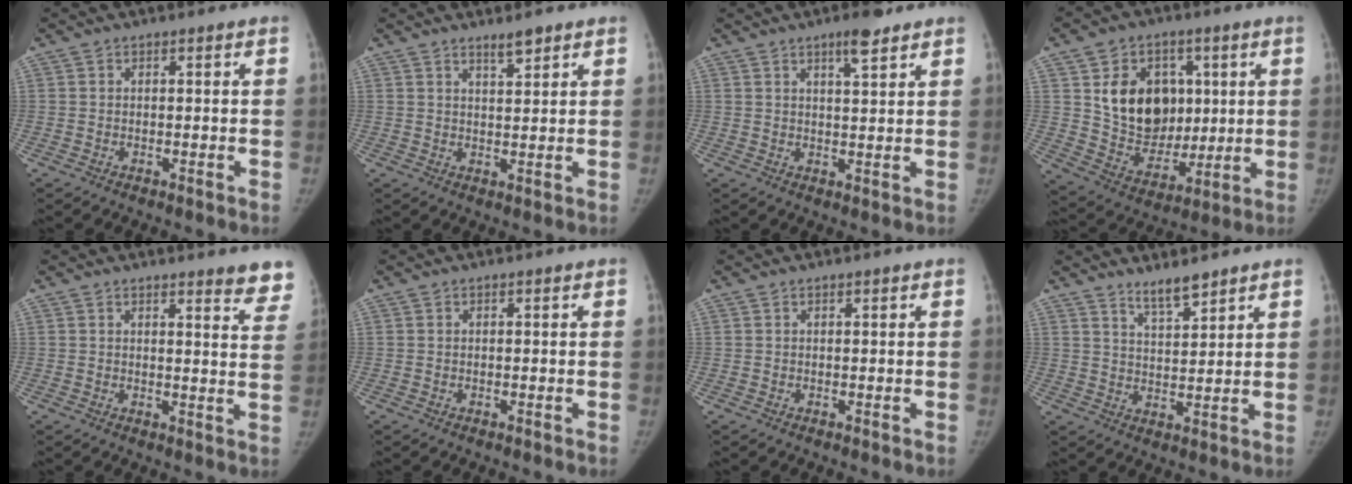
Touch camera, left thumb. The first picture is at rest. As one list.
[{"total": 2.9, "force": [2.4, 0.5, 1.7], "torque": [-0.023, -0.020, 0.041]}, {"total": 4.8, "force": [3.3, 1.0, 3.3], "torque": [-0.046, -0.020, 0.050]}, {"total": 16.1, "force": [3.9, 12.7, 9.1], "torque": [-0.094, -0.018, 0.083]}, {"total": 7.9, "force": [6.9, 1.2, 3.7], "torque": [-0.013, -0.040, 0.060]}, {"total": 0.0}, {"total": 0.0}, {"total": 4.9, "force": [4.3, 0.8, 2.2], "torque": [-0.028, -0.034, 0.079]}]